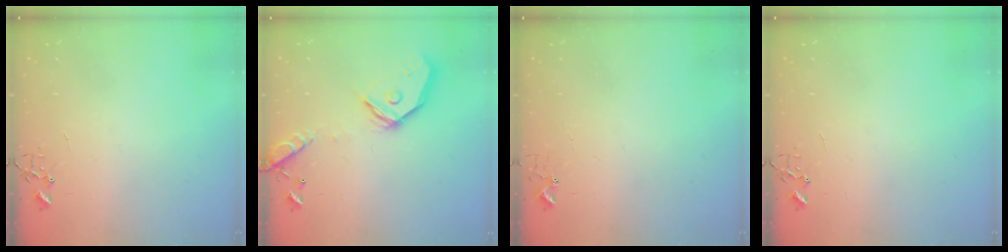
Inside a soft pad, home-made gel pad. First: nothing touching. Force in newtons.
{"total": 17.6, "press": 17.4, "slide": 2.7}
{"total": 2.7, "press": 2.7, "slide": 0.3}
{"total": 0.0}